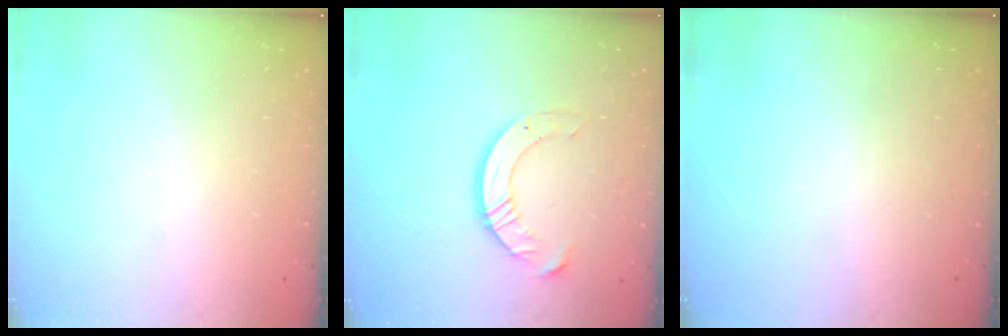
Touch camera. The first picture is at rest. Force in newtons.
{"total": 10.5, "press": 10.4, "slide": 0.9}
{"total": 0.0}